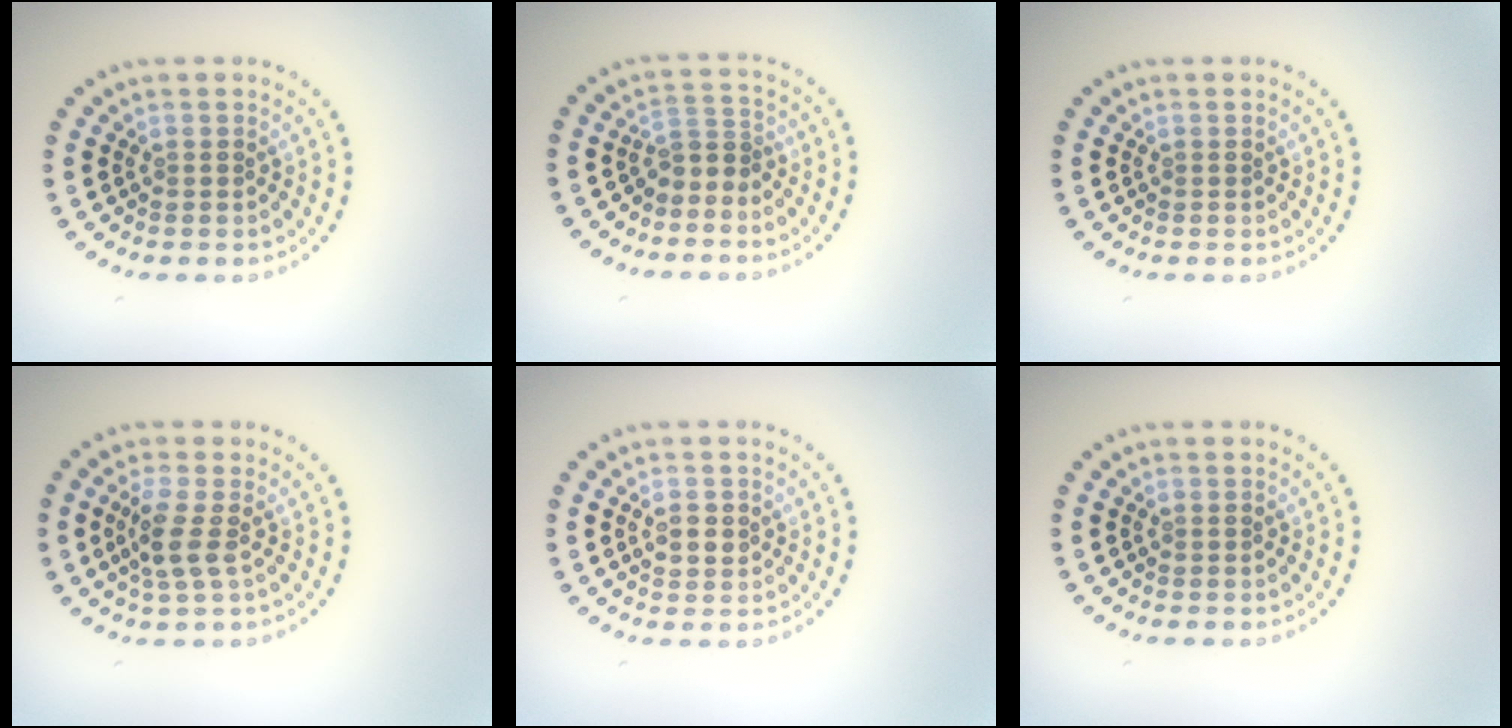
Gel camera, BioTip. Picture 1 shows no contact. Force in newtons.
{"total": 1.9, "press": 1.2, "slide": 1.5}
{"total": 0.0}
{"total": 2.5, "press": 2.0, "slide": 1.4}
{"total": 1.5, "press": 1.5, "slide": 0.2}
{"total": 0.0}